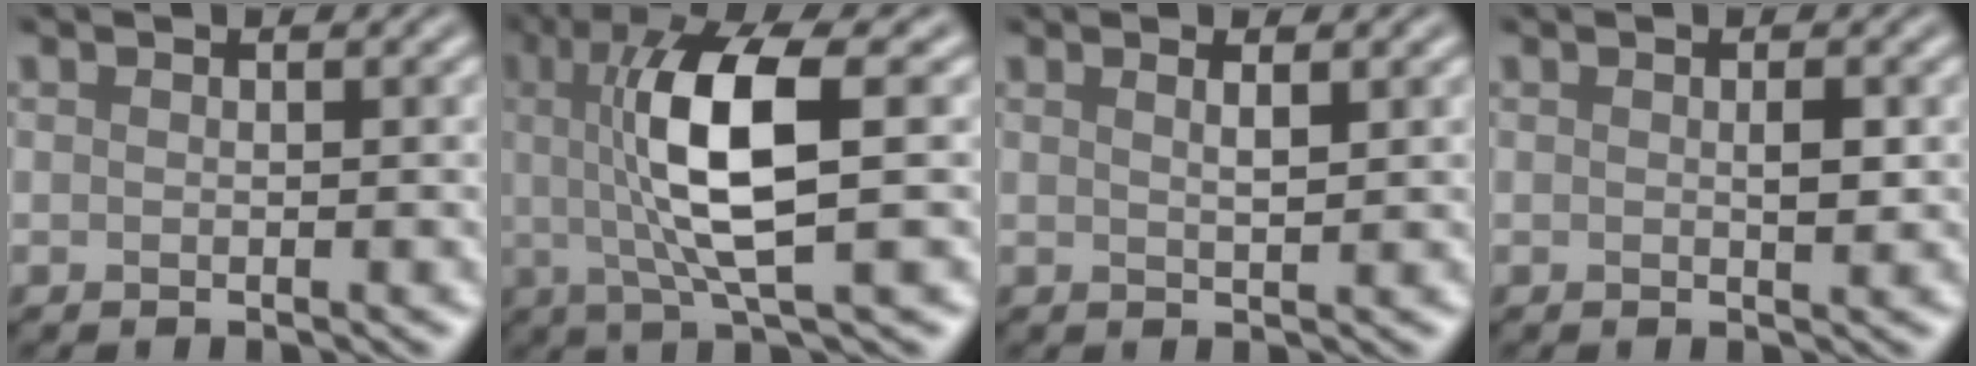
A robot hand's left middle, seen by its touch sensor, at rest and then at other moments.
{"total": 8.8, "force": [1.1, 2.2, 8.4], "torque": [-0.148, 0.000, 0.022]}
{"total": 1.5, "force": [0.8, 0.4, 1.2], "torque": [-0.013, 0.004, 0.008]}
{"total": 1.1, "force": [0.1, 0.3, 1.1], "torque": [-0.019, -0.002, 0.002]}